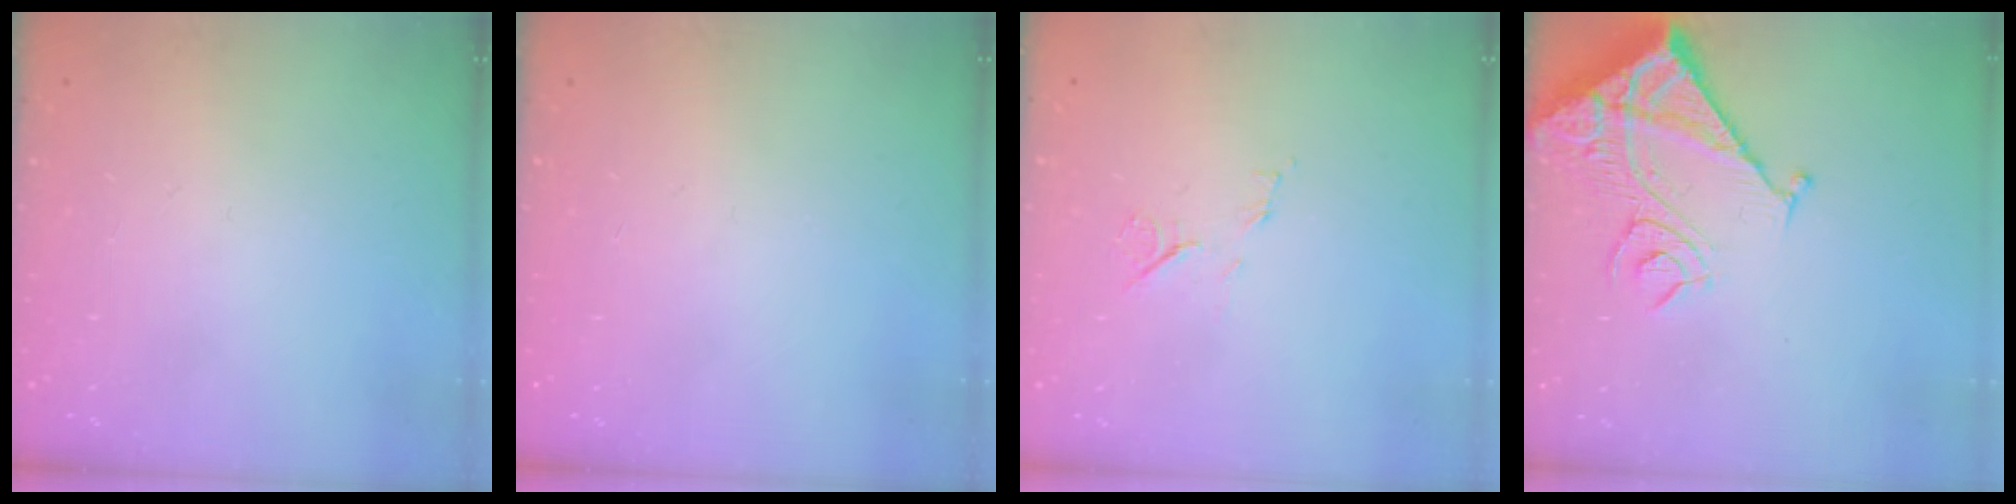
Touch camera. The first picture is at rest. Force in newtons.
{"total": 0.0}
{"total": 6.3, "press": 6.3, "slide": 0.6}
{"total": 13.7, "press": 13.6, "slide": 1.6}